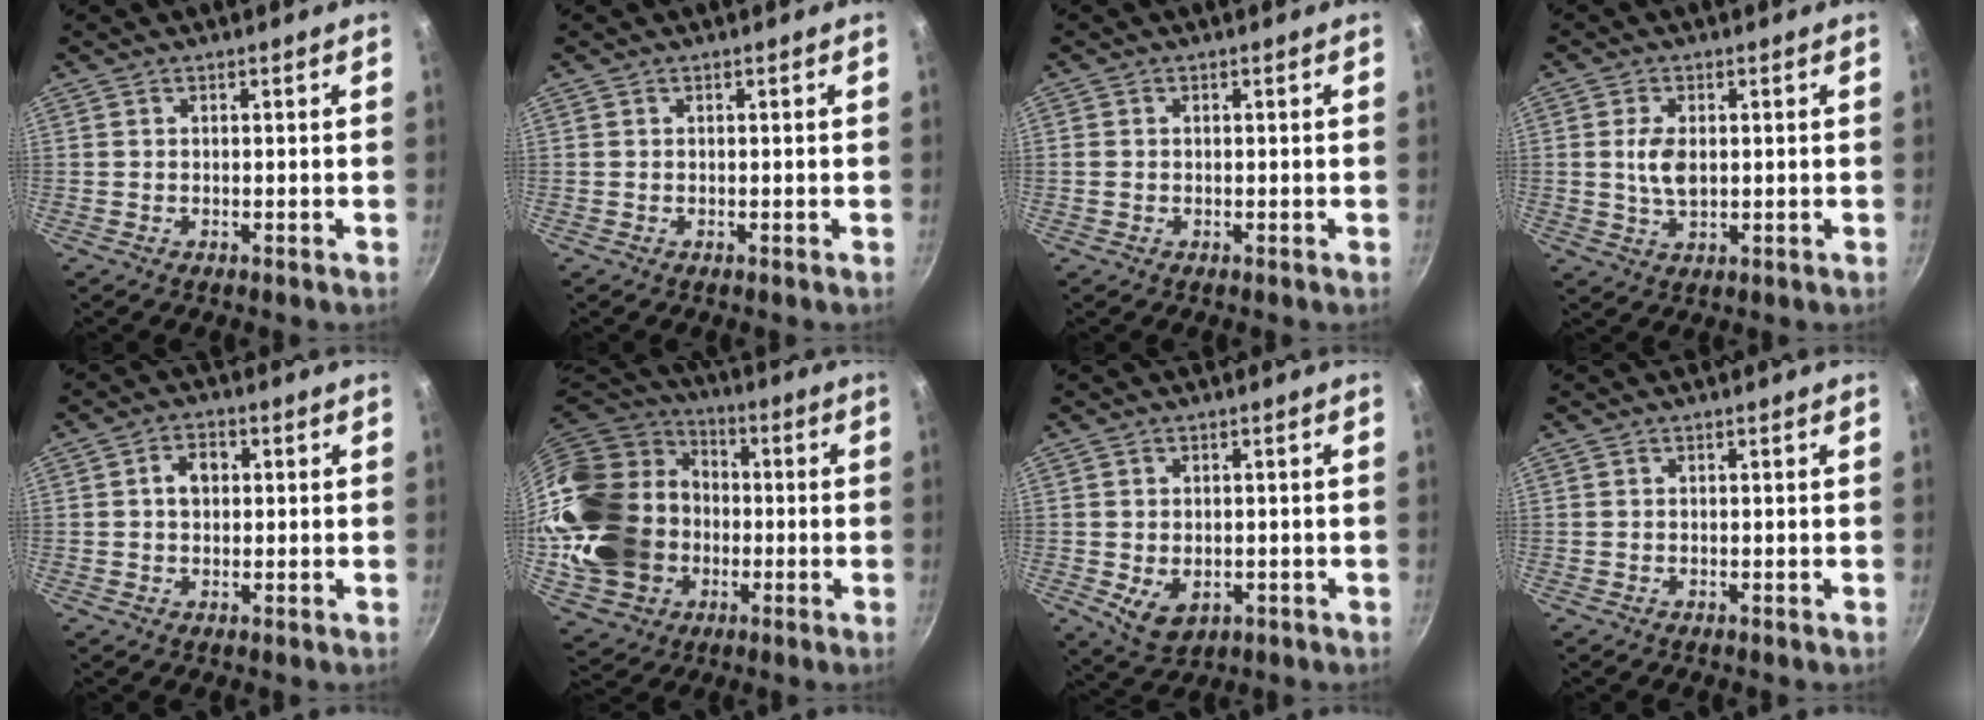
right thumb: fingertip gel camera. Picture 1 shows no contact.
{"total": 0.0}
{"total": 1.1, "force": [-0.1, 1.0, 0.5], "torque": [-0.011, 0.003, -0.003]}
{"total": 5.3, "force": [0.5, 3.1, 4.2], "torque": [-0.079, -0.003, 0.010]}
{"total": 4.2, "force": [0.6, 3.2, 2.7], "torque": [-0.022, 0.008, 0.006]}
{"total": 27.8, "force": [-2.7, 22.7, 15.9], "torque": [-0.303, 0.051, -0.023]}
{"total": 5.7, "force": [-1.0, 4.1, 3.8], "torque": [-0.057, -0.011, -0.002]}
{"total": 0.0}